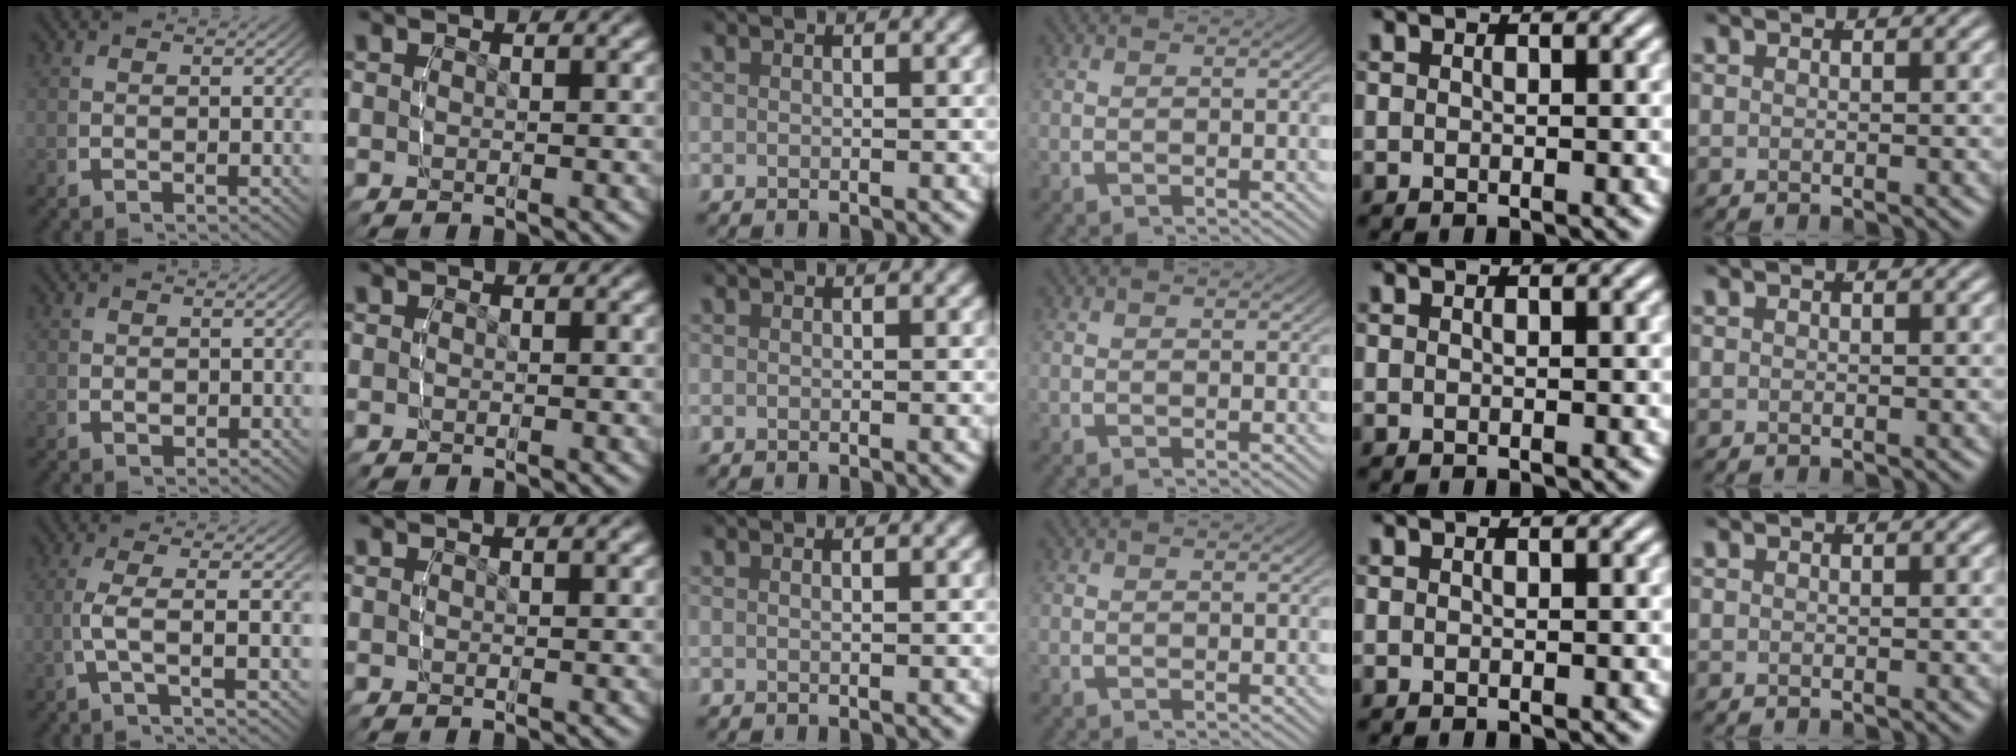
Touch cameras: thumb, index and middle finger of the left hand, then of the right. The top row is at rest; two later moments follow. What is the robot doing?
{"motion": "lift_and_place", "object": "tape"}